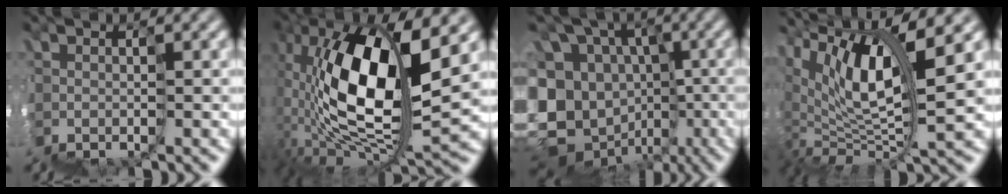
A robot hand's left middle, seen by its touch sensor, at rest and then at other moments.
{"total": 8.9, "force": [2.3, 2.2, 8.4], "torque": [-0.152, 0.027, 0.035]}
{"total": 9.1, "force": [-2.0, 8.5, 2.6], "torque": [-0.084, 0.028, -0.024]}
{"total": 7.5, "force": [5.9, 0.1, 4.6], "torque": [-0.107, 0.015, 0.120]}